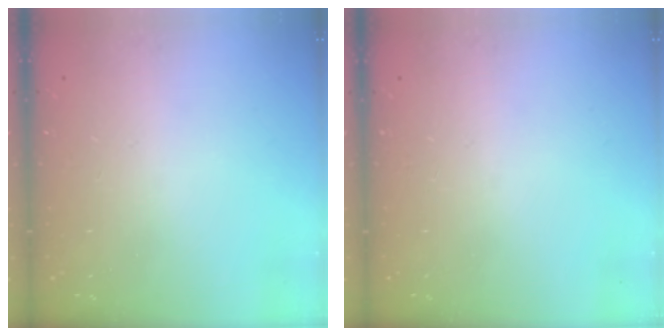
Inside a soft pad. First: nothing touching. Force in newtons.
{"total": 0.0}